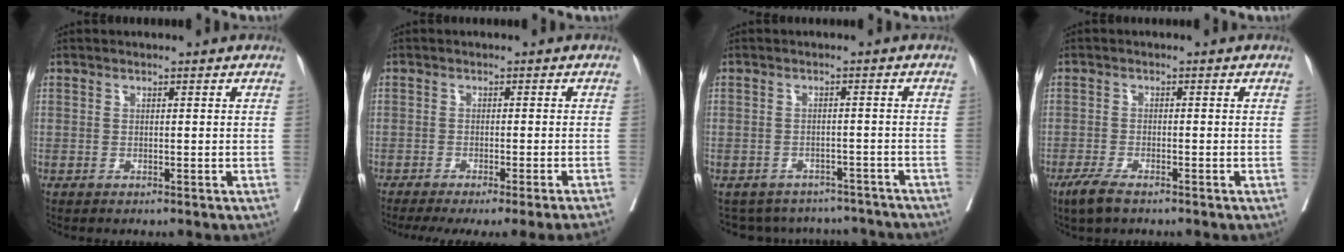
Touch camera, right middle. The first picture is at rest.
{"total": 12.9, "force": [-11.0, -1.4, 6.6], "torque": [-0.065, -0.038, -0.147]}
{"total": 11.1, "force": [-10.2, 4.3, 1.1], "torque": [-0.016, 0.020, -0.116]}
{"total": 3.6, "force": [-2.6, 0.8, 2.4], "torque": [-0.053, -0.008, -0.048]}